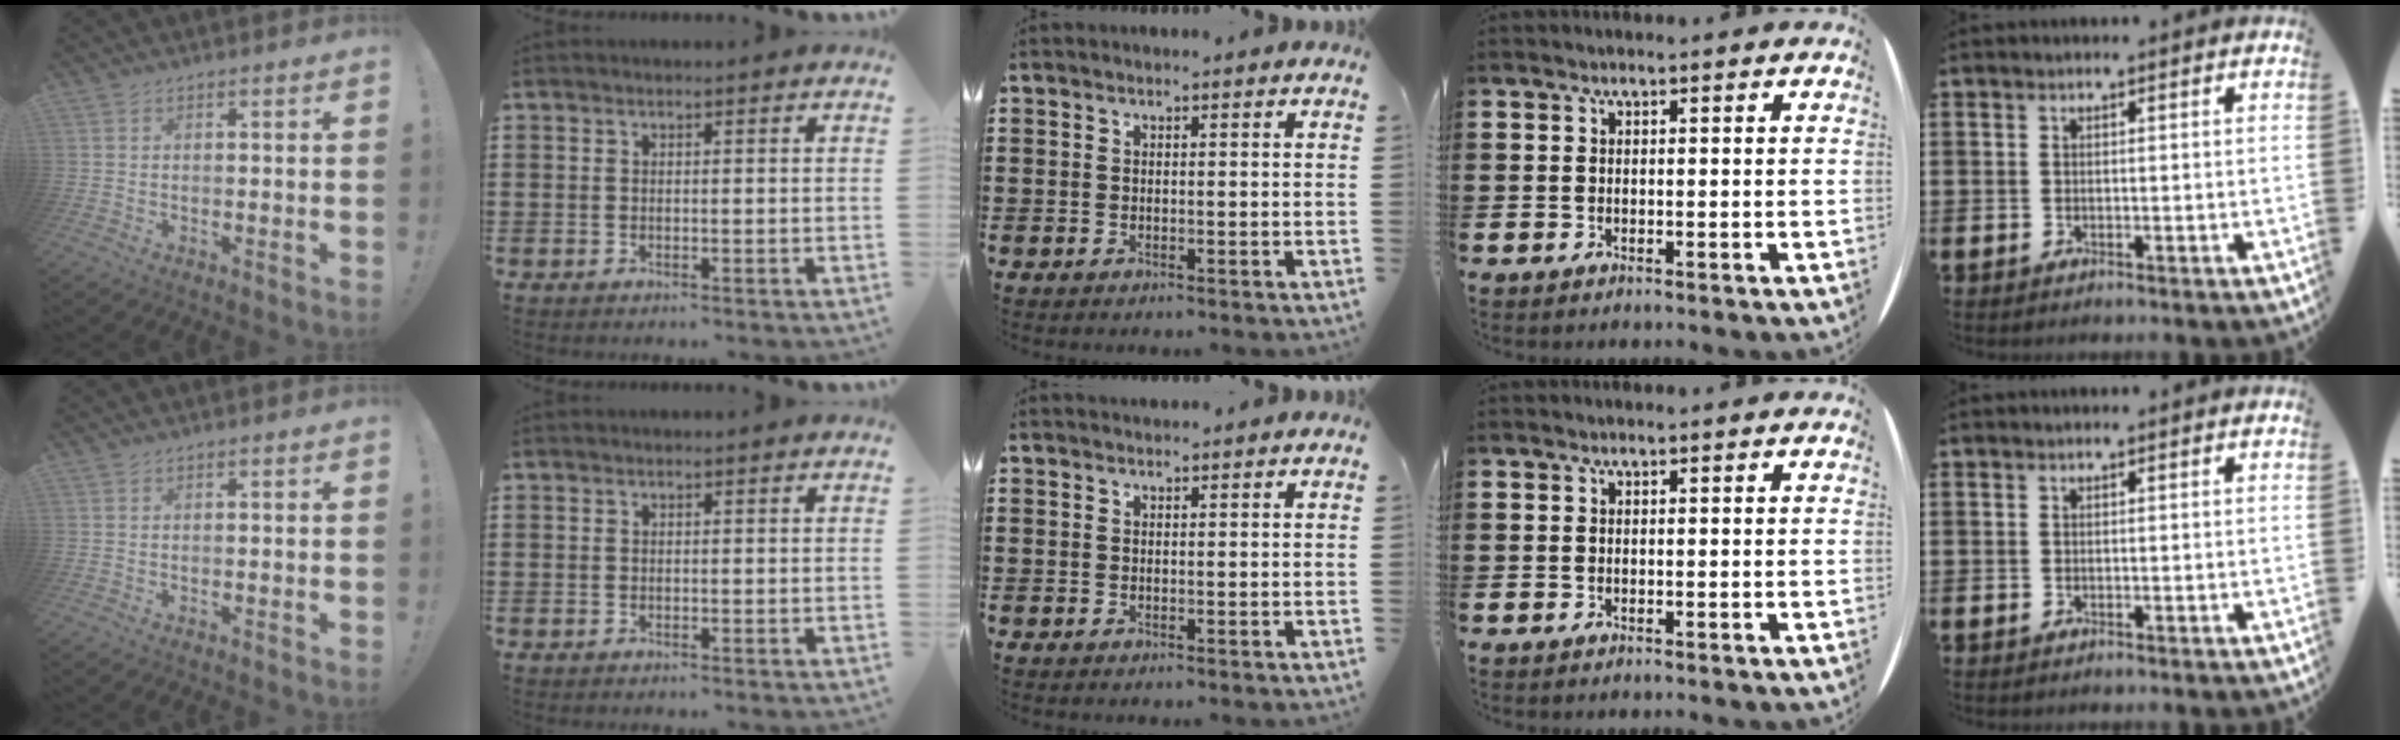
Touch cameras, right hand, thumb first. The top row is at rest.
{"middle": {"total": 0.7, "force": [0.7, 0.2, 0.0], "torque": [-0.002, 0.000, 0.014]}}